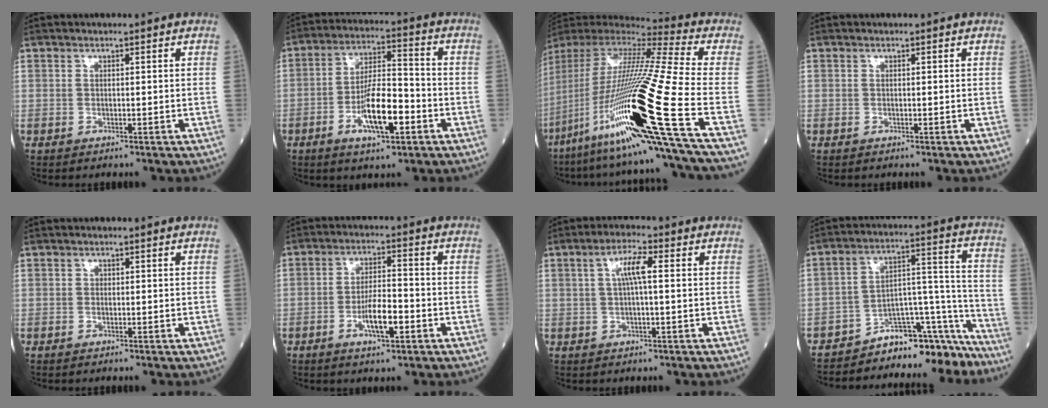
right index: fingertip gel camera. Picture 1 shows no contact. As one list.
[{"total": 10.3, "force": [-3.9, 2.6, 9.2], "torque": [-0.171, 0.005, -0.067]}, {"total": 31.1, "force": [-11.6, -0.2, 28.9], "torque": [-0.533, -0.052, -0.216]}, {"total": 0.0}, {"total": 0.0}, {"total": 6.1, "force": [-2.4, 1.4, 5.5], "torque": [-0.104, 0.002, -0.040]}, {"total": 4.5, "force": [0.8, 0.5, 4.4], "torque": [-0.084, 0.012, 0.014]}, {"total": 14.4, "force": [-14.0, 2.8, 1.7], "torque": [0.020, 0.083, -0.212]}]